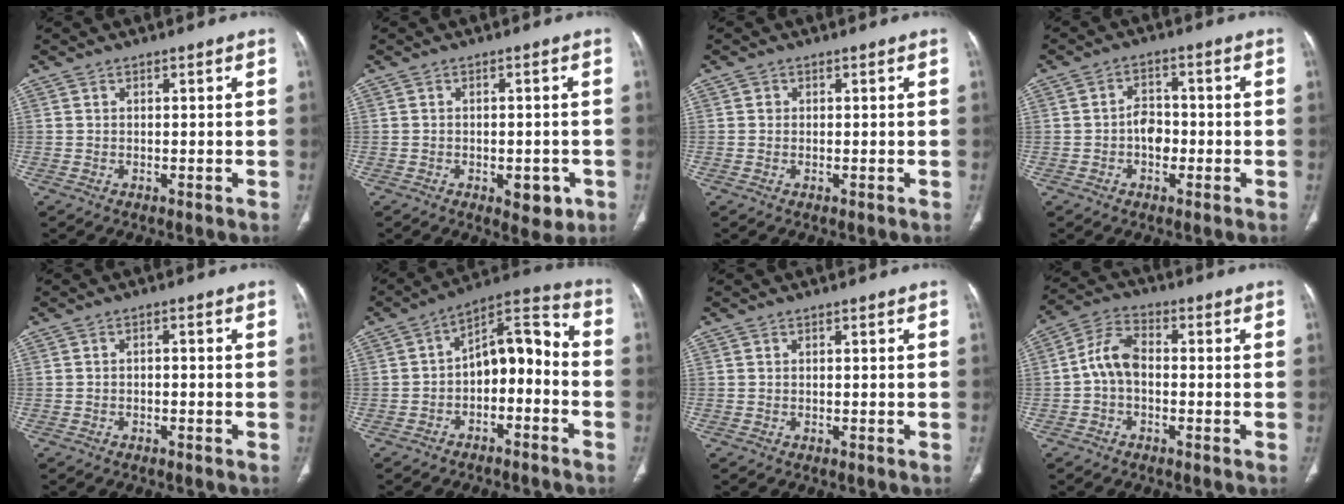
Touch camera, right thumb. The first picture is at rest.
{"total": 5.2, "force": [-2.0, 2.8, 3.9], "torque": [-0.033, 0.007, -0.016]}
{"total": 0.6, "force": [0.1, 0.6, 0.1], "torque": [0.000, 0.003, 0.002]}
{"total": 4.5, "force": [-1.1, 3.2, 2.9], "torque": [-0.034, 0.017, -0.024]}
{"total": 1.1, "force": [-0.5, 0.6, 0.8], "torque": [-0.013, 0.010, -0.010]}
{"total": 12.0, "force": [-3.3, 6.9, 9.2], "torque": [-0.116, 0.072, -0.058]}
{"total": 0.0}
{"total": 7.1, "force": [-0.8, 4.6, 5.4], "torque": [-0.099, 0.025, -0.026]}